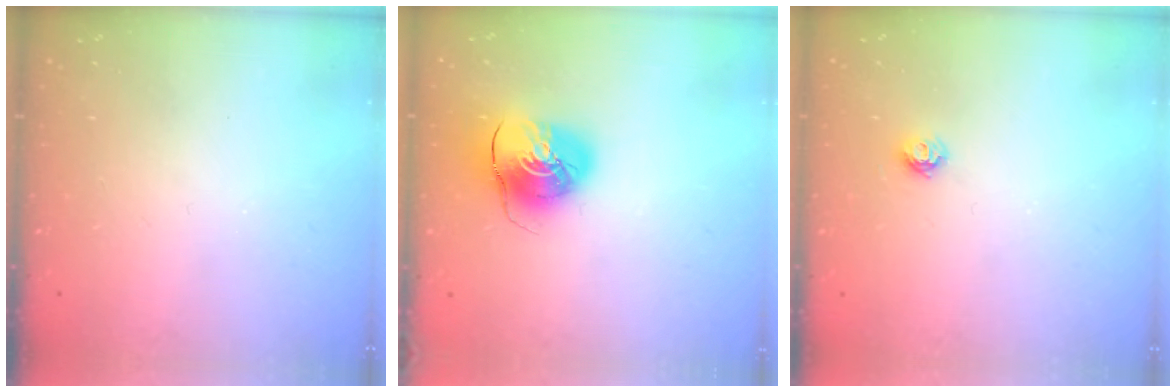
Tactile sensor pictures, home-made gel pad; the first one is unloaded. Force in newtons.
{"total": 9.7, "press": 9.6, "slide": 1.4}
{"total": 5.8, "press": 5.8, "slide": 0.3}